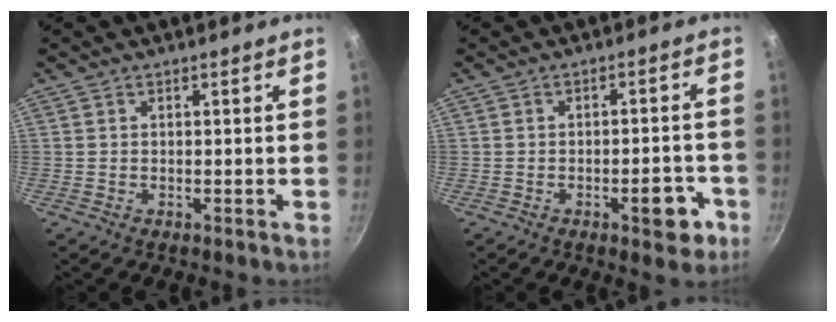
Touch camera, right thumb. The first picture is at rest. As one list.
[{"total": 6.5, "force": [-3.1, 2.7, 5.1], "torque": [-0.039, 0.021, -0.036]}]